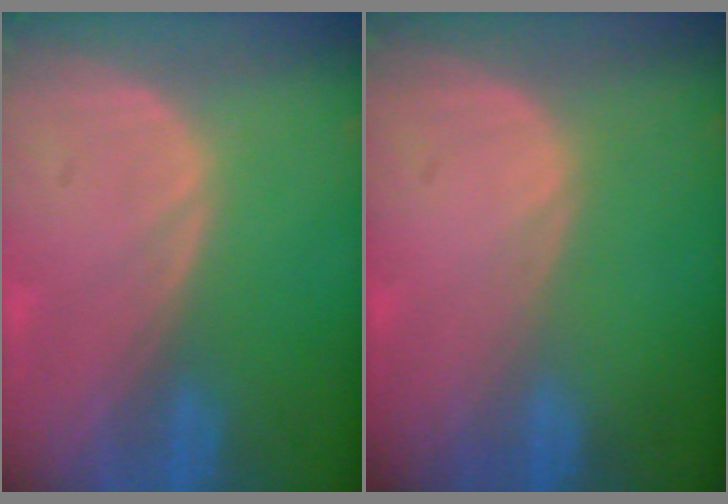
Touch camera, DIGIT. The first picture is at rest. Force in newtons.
{"total": 0.0}